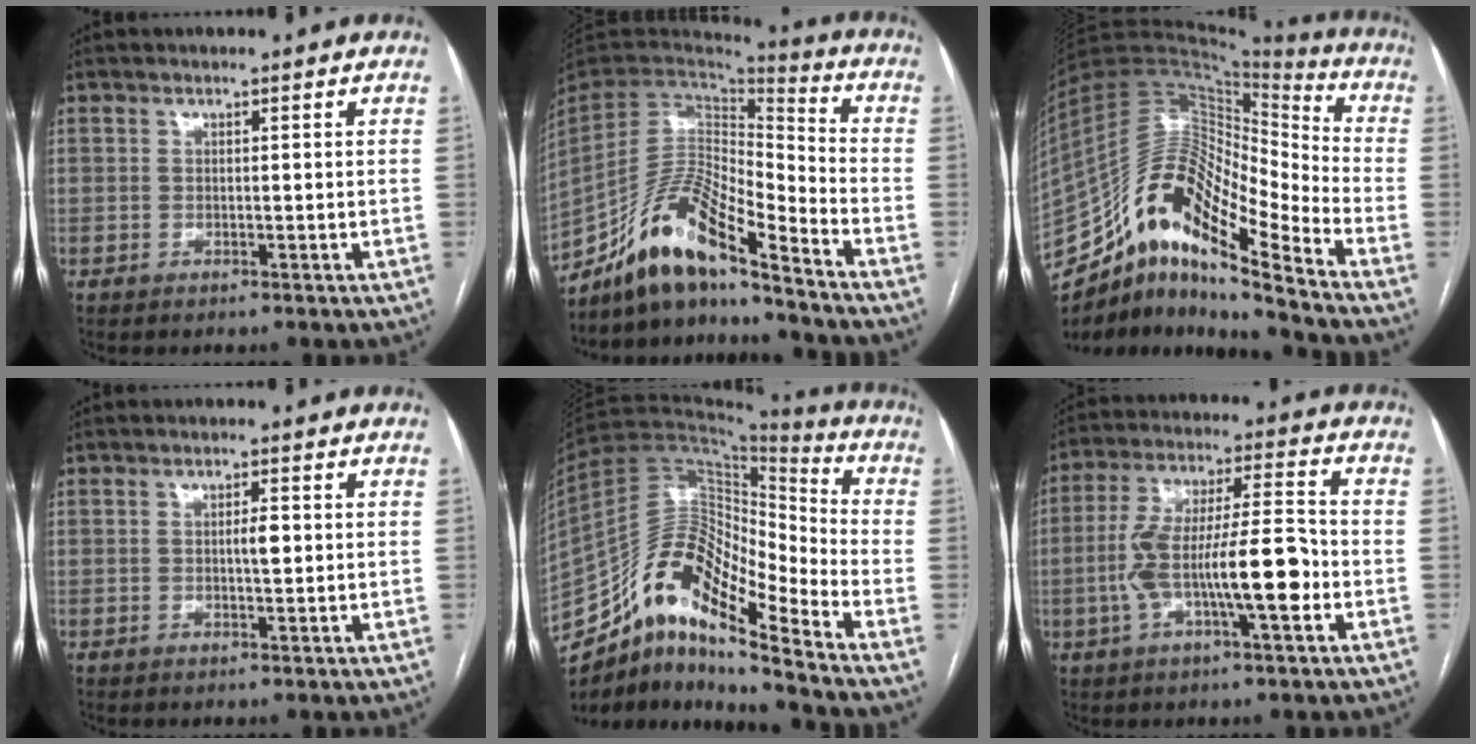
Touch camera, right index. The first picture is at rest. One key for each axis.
{"total": 15.6, "fx": -12.4, "fy": 2.1, "fz": 9.1, "tx": -0.173, "ty": 0.020, "tz": -0.231}
{"total": 20.2, "fx": -13.7, "fy": 3.9, "fz": 14.3, "tx": -0.282, "ty": 0.029, "tz": -0.247}
{"total": 2.0, "fx": 0.1, "fy": 0.5, "fz": 2.0, "tx": -0.033, "ty": 0.002, "tz": 0.002}
{"total": 17.5, "fx": -12.3, "fy": 4.1, "fz": 11.8, "tx": -0.213, "ty": 0.045, "tz": -0.217}
{"total": 14.2, "fx": -3.6, "fy": 2.4, "fz": 13.5, "tx": -0.248, "ty": 0.019, "tz": -0.061}